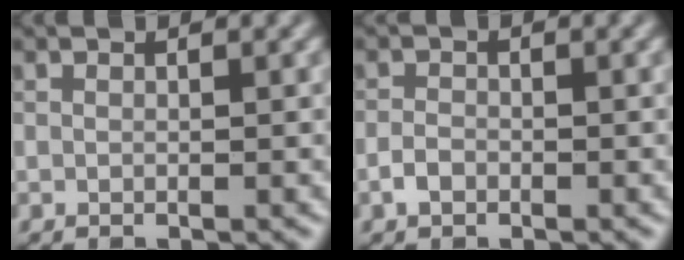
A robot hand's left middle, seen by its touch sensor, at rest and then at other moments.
{"total": 1.2, "force": [-0.7, 0.8, 0.7], "torque": [-0.012, 0.002, -0.017]}